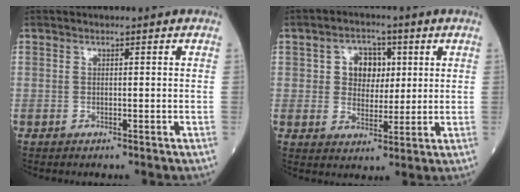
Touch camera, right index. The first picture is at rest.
{"total": 6.0, "force": [1.6, 4.4, 3.7], "torque": [-0.059, 0.016, 0.030]}